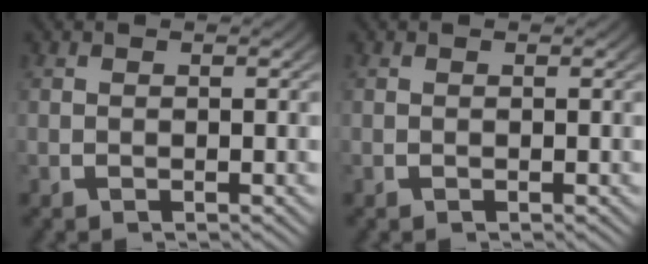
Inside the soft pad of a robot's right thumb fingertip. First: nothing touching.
{"total": 0.0}